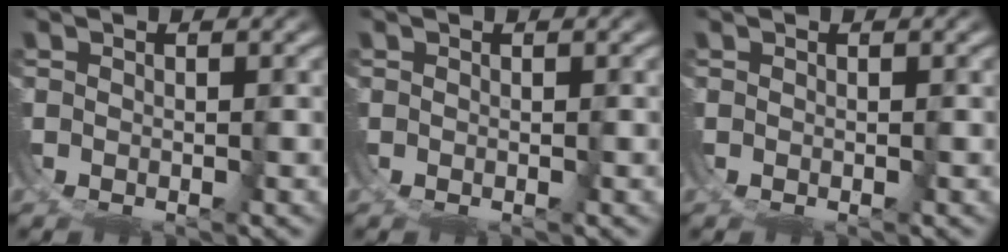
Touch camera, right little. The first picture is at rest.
{"total": 0.0}
{"total": 0.0}